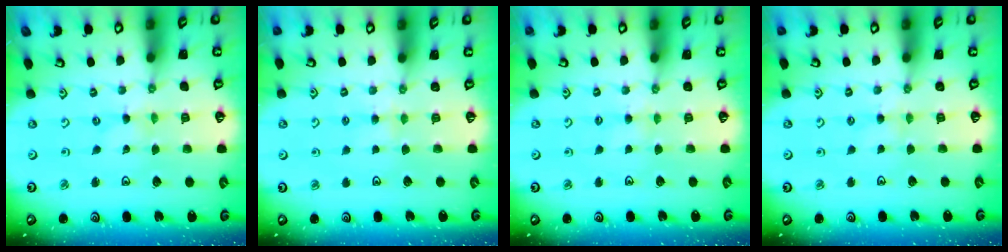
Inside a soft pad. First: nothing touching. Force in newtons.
{"total": 2.5, "press": 2.5, "slide": 0.4}
{"total": 3.1, "press": 3.0, "slide": 0.4}
{"total": 2.0, "press": 1.9, "slide": 0.3}